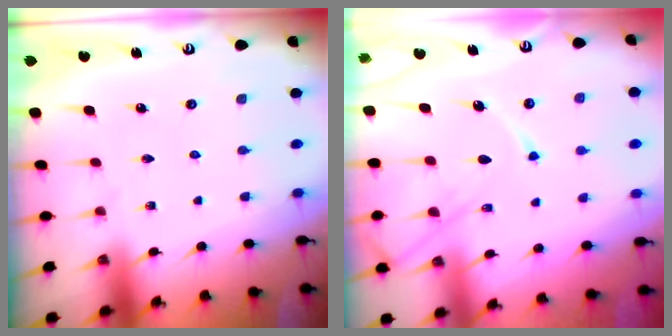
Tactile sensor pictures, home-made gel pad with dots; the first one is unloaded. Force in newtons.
{"total": 11.8, "press": 11.8, "slide": 1.1}